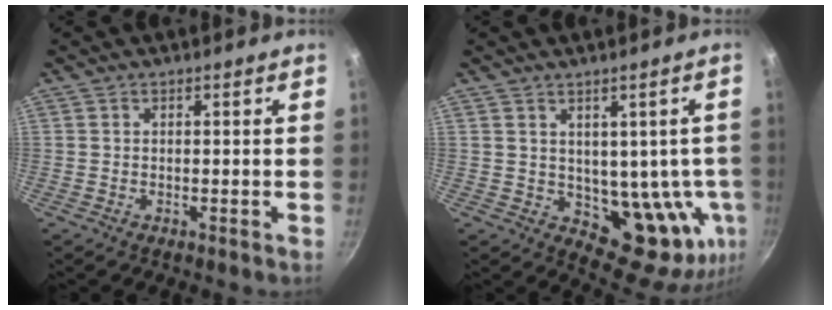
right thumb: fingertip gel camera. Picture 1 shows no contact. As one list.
[{"total": 13.2, "force": [0.0, 8.1, 10.4], "torque": [-0.077, -0.025, 0.018]}]